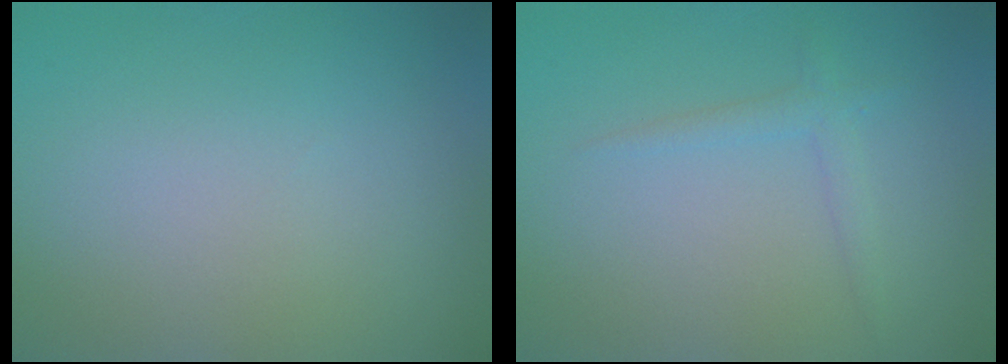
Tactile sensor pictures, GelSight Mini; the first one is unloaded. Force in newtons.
{"total": 1.4, "press": 1.4, "slide": 0.1}